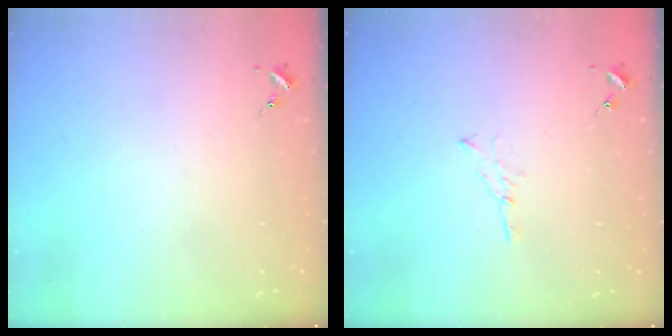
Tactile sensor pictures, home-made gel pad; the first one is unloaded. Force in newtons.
{"total": 2.6, "press": 2.6, "slide": 0.3}